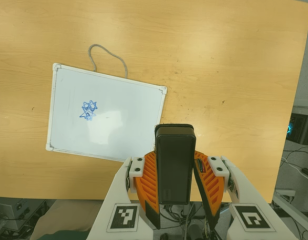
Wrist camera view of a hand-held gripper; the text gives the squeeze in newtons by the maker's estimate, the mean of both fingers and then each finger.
{"total": 5.7, "left": 4.4, "right": 6.9}